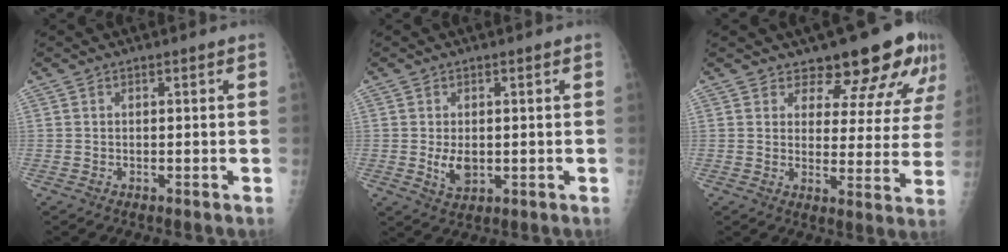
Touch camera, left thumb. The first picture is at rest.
{"total": 4.1, "force": [-0.2, 2.6, 3.1], "torque": [-0.049, -0.008, 0.005]}
{"total": 13.3, "force": [11.2, 5.0, 4.9], "torque": [-0.015, -0.079, 0.127]}